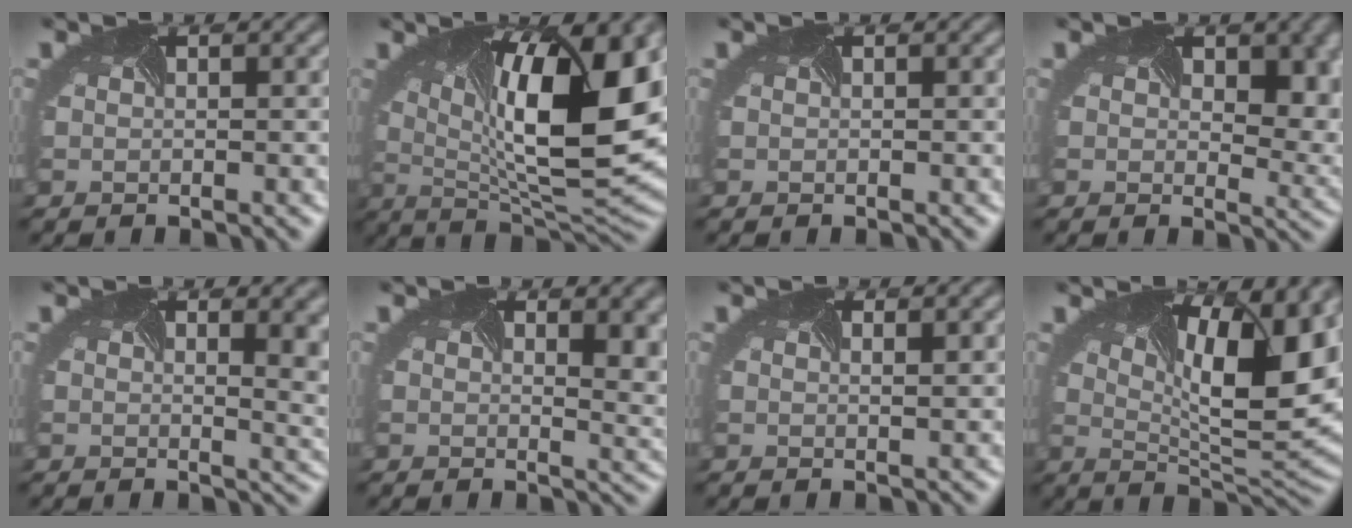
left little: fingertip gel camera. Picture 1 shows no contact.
{"total": 14.8, "force": [2.4, 5.3, 13.6], "torque": [-0.189, -0.013, 0.041]}
{"total": 0.0}
{"total": 7.5, "force": [2.2, 5.0, 5.2], "torque": [-0.091, -0.018, 0.052]}
{"total": 10.7, "force": [3.5, 5.7, 8.3], "torque": [-0.086, 0.031, 0.047]}
{"total": 8.9, "force": [3.6, 4.5, 6.8], "torque": [-0.072, 0.017, 0.050]}
{"total": 1.3, "force": [0.8, 0.6, 0.8], "torque": [0.003, 0.010, -0.009]}
{"total": 12.4, "force": [4.2, 4.3, 10.8], "torque": [-0.145, 0.008, 0.059]}